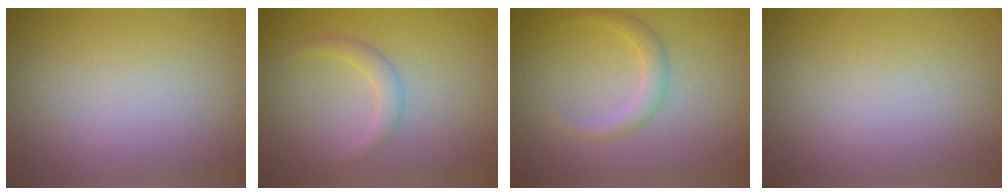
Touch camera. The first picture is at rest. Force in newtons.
{"total": 1.5, "press": 1.5, "slide": 0.1}
{"total": 1.8, "press": 1.8, "slide": 0.2}
{"total": 0.0}